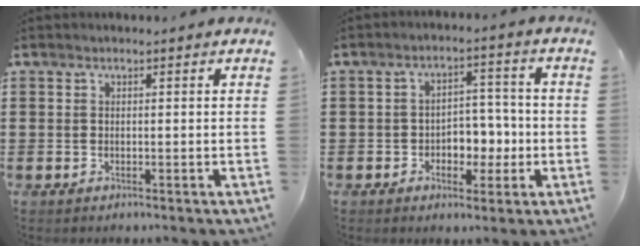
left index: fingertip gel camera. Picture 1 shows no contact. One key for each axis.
{"total": 4.9, "fx": -1.4, "fy": 3.8, "fz": 2.8, "tx": -0.044, "ty": 0.005, "tz": -0.033}